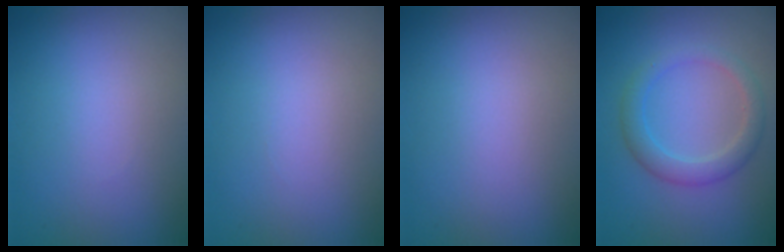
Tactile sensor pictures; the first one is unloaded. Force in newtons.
{"total": 0.0}
{"total": 0.0}
{"total": 2.7, "press": 2.7, "slide": 0.1}